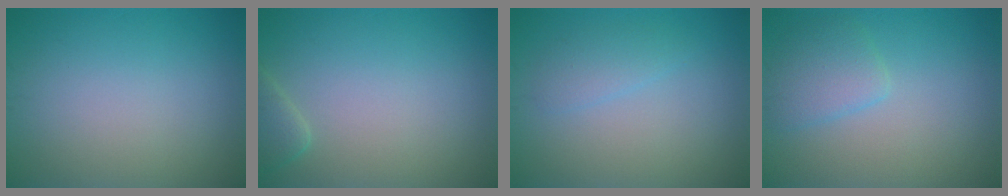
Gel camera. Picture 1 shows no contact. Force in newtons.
{"total": 1.6, "press": 1.6, "slide": 0.2}
{"total": 1.6, "press": 1.6, "slide": 0.0}
{"total": 2.6, "press": 2.6, "slide": 0.2}